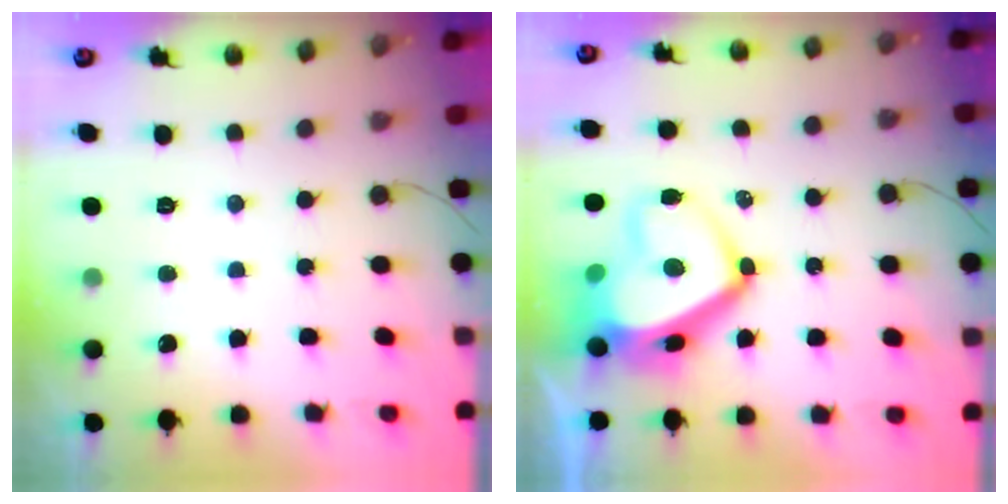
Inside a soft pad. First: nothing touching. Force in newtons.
{"total": 14.4, "press": 14.3, "slide": 1.9}